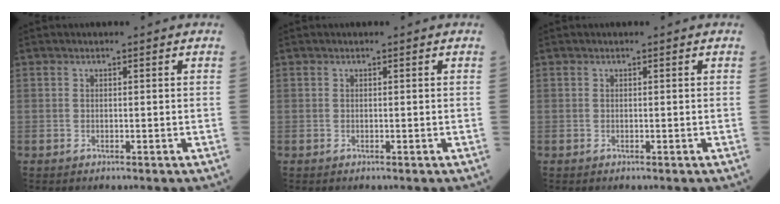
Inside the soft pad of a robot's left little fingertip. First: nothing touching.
{"total": 0.0}
{"total": 0.0}